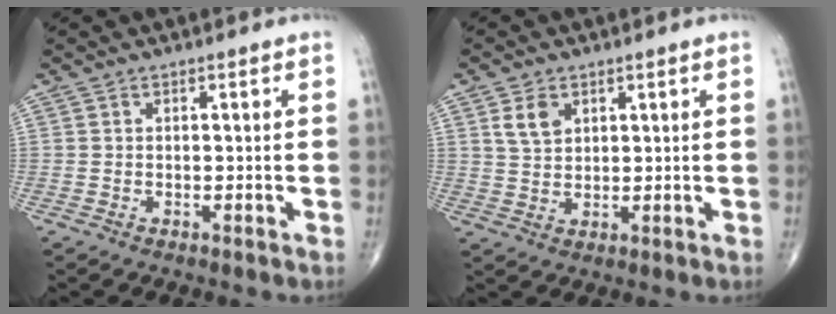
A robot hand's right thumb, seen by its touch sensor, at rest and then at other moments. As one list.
[{"total": 4.3, "force": [2.0, 2.9, 2.5], "torque": [-0.037, -0.010, 0.043]}]